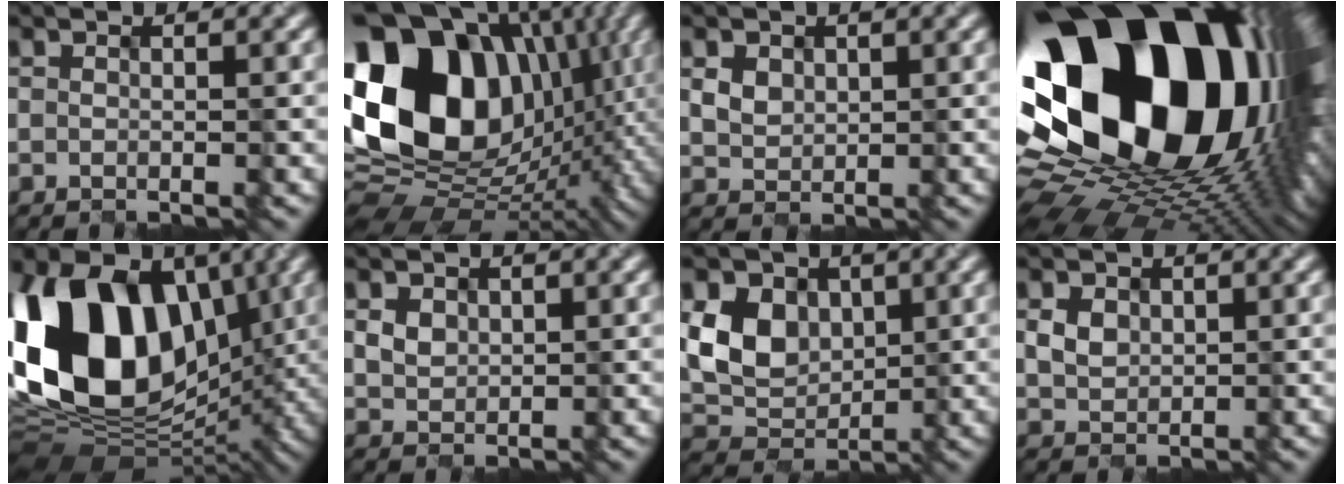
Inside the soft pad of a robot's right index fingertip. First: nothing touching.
{"total": 19.6, "force": [4.3, 14.6, 12.4], "torque": [-0.269, 0.019, 0.081]}
{"total": 1.6, "force": [0.7, 1.4, 0.4], "torque": [-0.015, -0.004, 0.021]}
{"total": 23.3, "force": [3.0, 14.4, 18.1], "torque": [-0.321, -0.075, 0.070]}
{"total": 18.8, "force": [3.0, 13.2, 12.9], "torque": [-0.262, 0.020, 0.045]}
{"total": 1.5, "force": [0.6, 1.3, 0.4], "torque": [-0.013, -0.004, 0.018]}
{"total": 5.7, "force": [1.1, 4.6, 3.1], "torque": [-0.063, -0.003, 0.021]}
{"total": 1.8, "force": [0.5, 1.5, 0.6], "torque": [-0.018, -0.003, 0.016]}